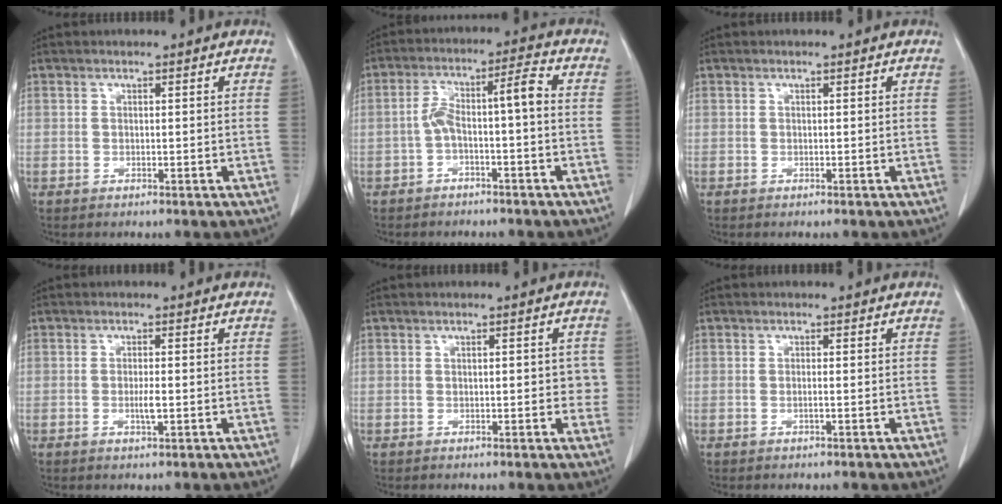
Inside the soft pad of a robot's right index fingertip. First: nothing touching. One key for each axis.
{"total": 6.5, "fx": -1.3, "fy": 1.0, "fz": 6.3, "tx": -0.120, "ty": 0.038, "tz": -0.022}
{"total": 0.0}
{"total": 2.1, "fx": -0.5, "fy": 0.3, "fz": 2.1, "tx": -0.042, "ty": -0.003, "tz": -0.007}
{"total": 3.2, "fx": 0.0, "fy": 1.5, "fz": 2.8, "tx": -0.027, "ty": 0.004, "tz": -0.002}
{"total": 0.7, "fx": -0.2, "fy": 0.0, "fz": 0.7, "tx": -0.014, "ty": 0.000, "tz": -0.002}